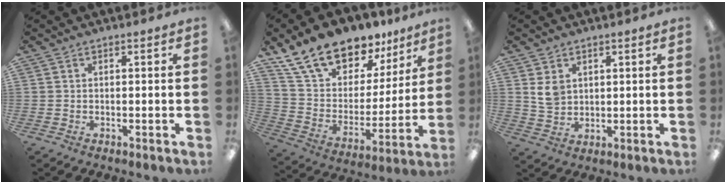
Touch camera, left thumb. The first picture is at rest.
{"total": 17.7, "force": [14.6, 8.4, 5.5], "torque": [-0.123, -0.101, 0.270]}
{"total": 5.0, "force": [2.2, 3.9, 2.3], "torque": [-0.036, -0.001, 0.040]}